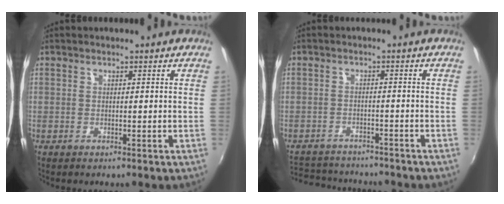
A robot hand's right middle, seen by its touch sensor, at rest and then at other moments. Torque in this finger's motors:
{"motor_torque": [0.36, -1.40, -0.03, 0.00]}